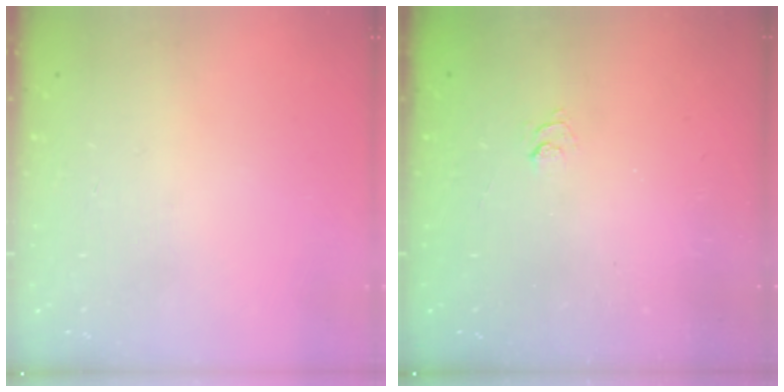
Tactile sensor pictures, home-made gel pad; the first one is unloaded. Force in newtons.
{"total": 1.9, "press": 1.5, "slide": 1.3}